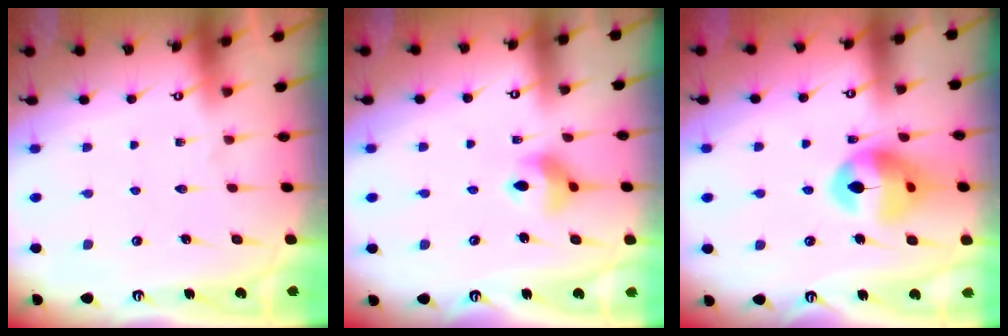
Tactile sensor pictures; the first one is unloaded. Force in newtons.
{"total": 8.9, "press": 8.8, "slide": 1.2}
{"total": 13.8, "press": 13.7, "slide": 1.6}